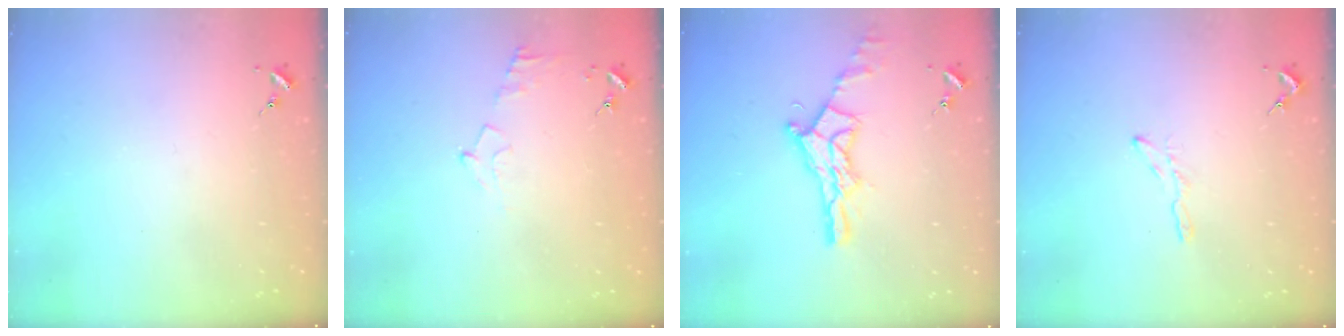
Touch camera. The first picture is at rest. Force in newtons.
{"total": 5.7, "press": 5.6, "slide": 1.0}
{"total": 14.0, "press": 14.0, "slide": 1.1}
{"total": 3.4, "press": 3.4, "slide": 0.4}